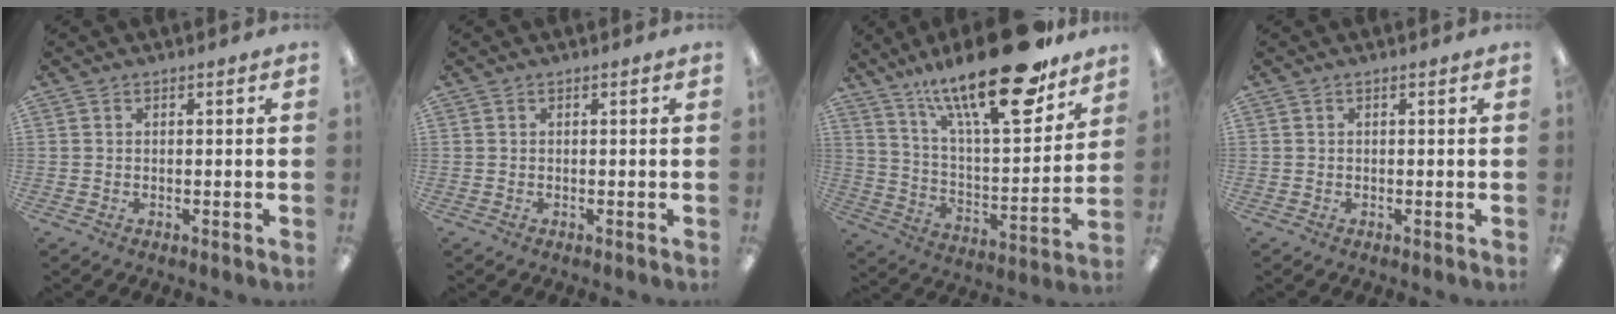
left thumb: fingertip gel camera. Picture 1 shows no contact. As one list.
[{"total": 0.0}, {"total": 26.0, "force": [18.5, 7.1, 16.8], "torque": [-0.259, -0.114, 0.300]}, {"total": 0.0}]